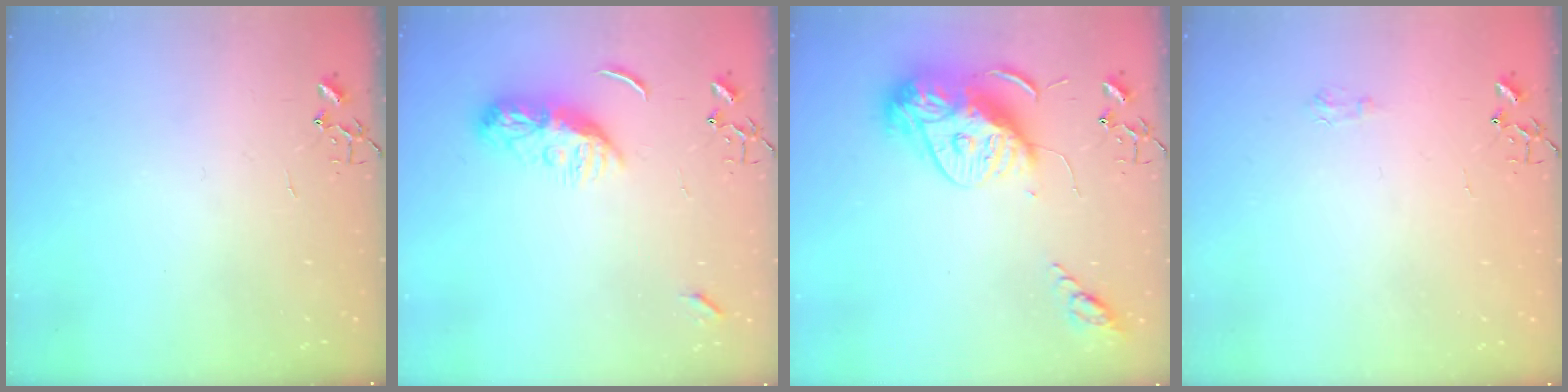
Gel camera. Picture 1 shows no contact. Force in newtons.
{"total": 9.6, "press": 9.6, "slide": 0.7}
{"total": 15.7, "press": 15.6, "slide": 1.7}
{"total": 4.8, "press": 4.8, "slide": 0.7}